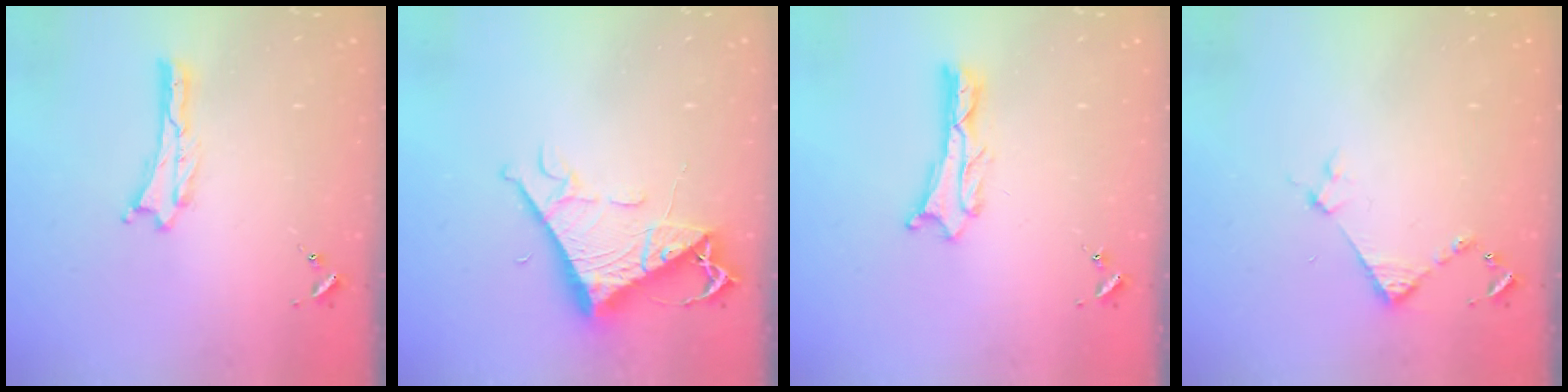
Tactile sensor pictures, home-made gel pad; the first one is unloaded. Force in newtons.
{"total": 9.6, "press": 9.6, "slide": 0.9}
{"total": 1.2, "press": 1.2, "slide": 0.2}
{"total": 3.5, "press": 3.5, "slide": 0.3}